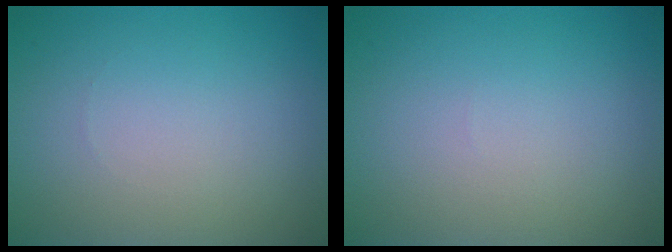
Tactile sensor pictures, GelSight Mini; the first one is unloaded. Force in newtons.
{"total": 0.0}